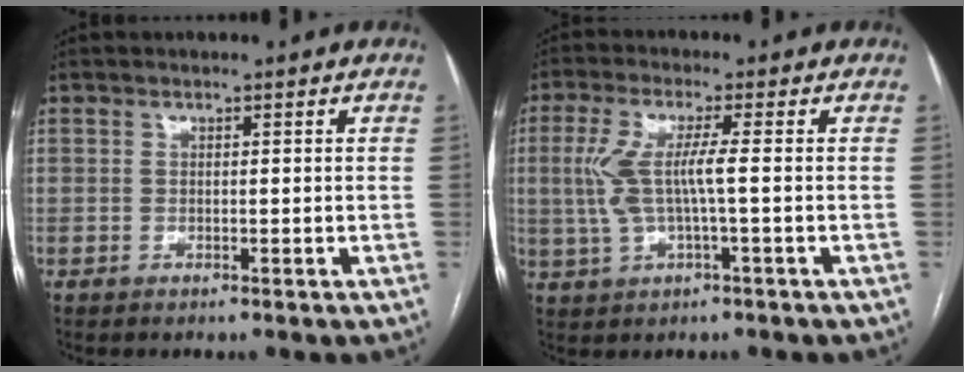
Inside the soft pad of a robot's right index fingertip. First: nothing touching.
{"total": 6.9, "force": [0.1, 0.9, 6.8], "torque": [-0.156, 0.011, 0.001]}